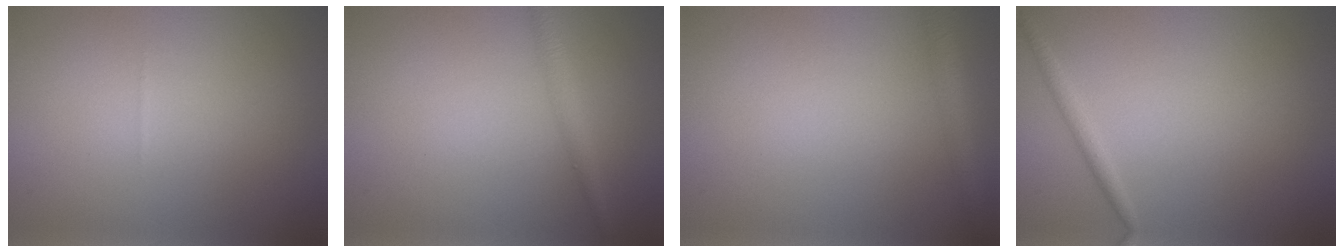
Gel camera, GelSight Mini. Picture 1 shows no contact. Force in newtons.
{"total": 1.7, "press": 1.7, "slide": 0.1}
{"total": 2.2, "press": 2.2, "slide": 0.1}
{"total": 1.2, "press": 1.2, "slide": 0.1}